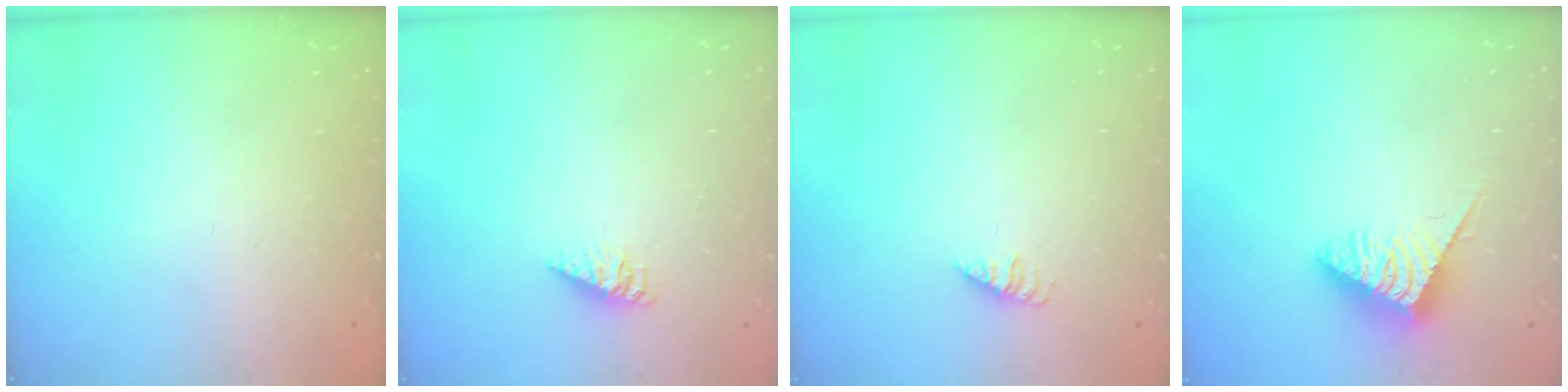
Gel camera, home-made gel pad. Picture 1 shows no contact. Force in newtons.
{"total": 2.9, "press": 2.9, "slide": 0.3}
{"total": 0.6, "press": 0.6, "slide": 0.2}
{"total": 4.8, "press": 4.8, "slide": 0.5}